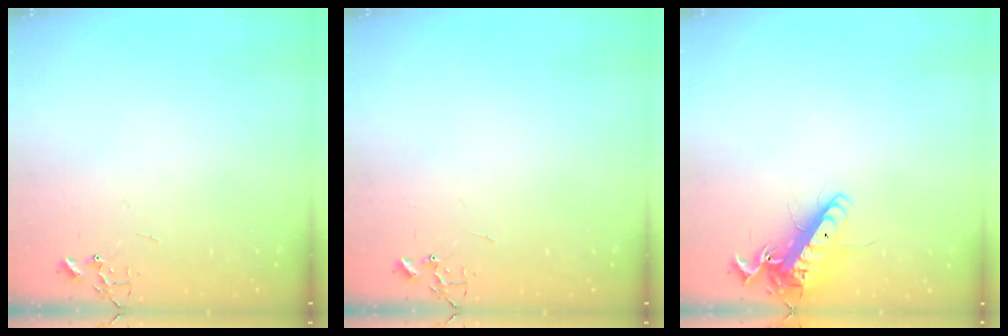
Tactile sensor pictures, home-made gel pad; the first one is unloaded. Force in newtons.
{"total": 0.0}
{"total": 15.4, "press": 15.1, "slide": 2.8}